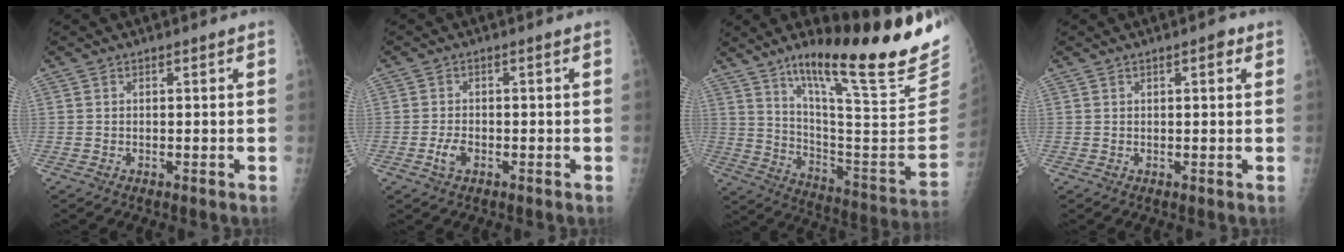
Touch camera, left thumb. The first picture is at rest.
{"total": 2.6, "force": [-1.0, 1.4, 1.9], "torque": [-0.041, 0.008, -0.019]}
{"total": 29.0, "force": [19.5, 5.0, 20.8], "torque": [-0.278, -0.090, 0.295]}
{"total": 2.0, "force": [0.9, 0.7, 1.7], "torque": [-0.020, 0.000, 0.010]}